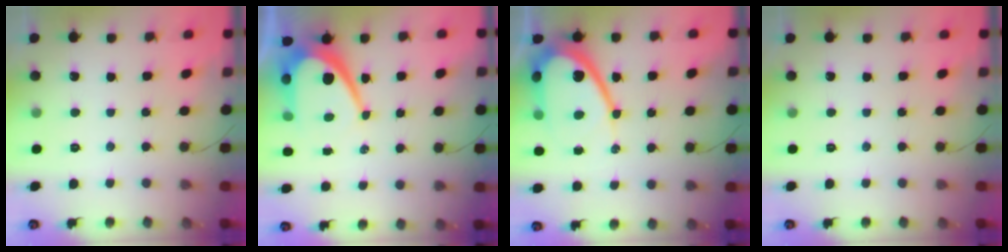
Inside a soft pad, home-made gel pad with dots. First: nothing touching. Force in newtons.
{"total": 12.1, "press": 12.1, "slide": 1.1}
{"total": 15.9, "press": 15.9, "slide": 1.2}
{"total": 0.0}